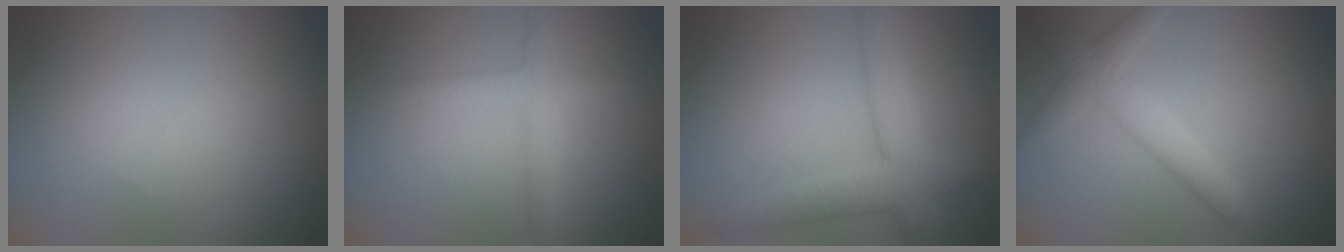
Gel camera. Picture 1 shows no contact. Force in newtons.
{"total": 2.2, "press": 2.2, "slide": 0.0}
{"total": 5.8, "press": 5.7, "slide": 0.5}
{"total": 3.1, "press": 3.1, "slide": 0.2}